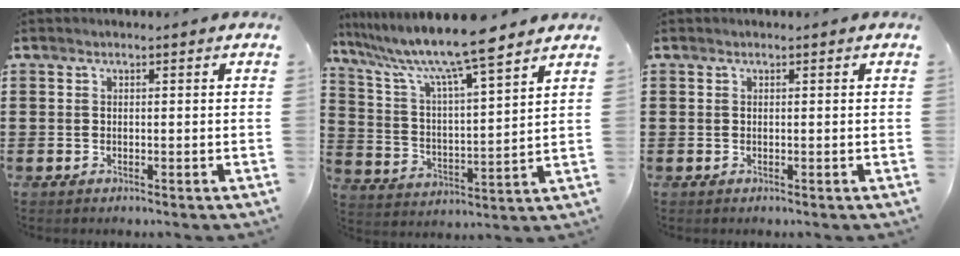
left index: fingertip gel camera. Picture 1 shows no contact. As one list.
[{"total": 10.2, "force": [8.8, 0.0, 5.2], "torque": [-0.136, -0.052, 0.143]}, {"total": 0.0}]